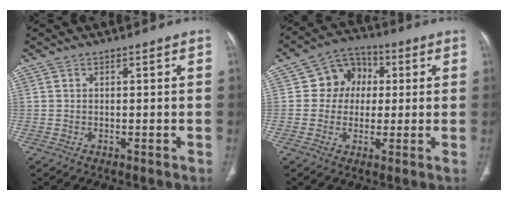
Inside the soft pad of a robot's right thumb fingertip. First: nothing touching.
{"total": 8.3, "force": [1.2, 7.4, 3.4], "torque": [-0.010, 0.011, 0.010]}